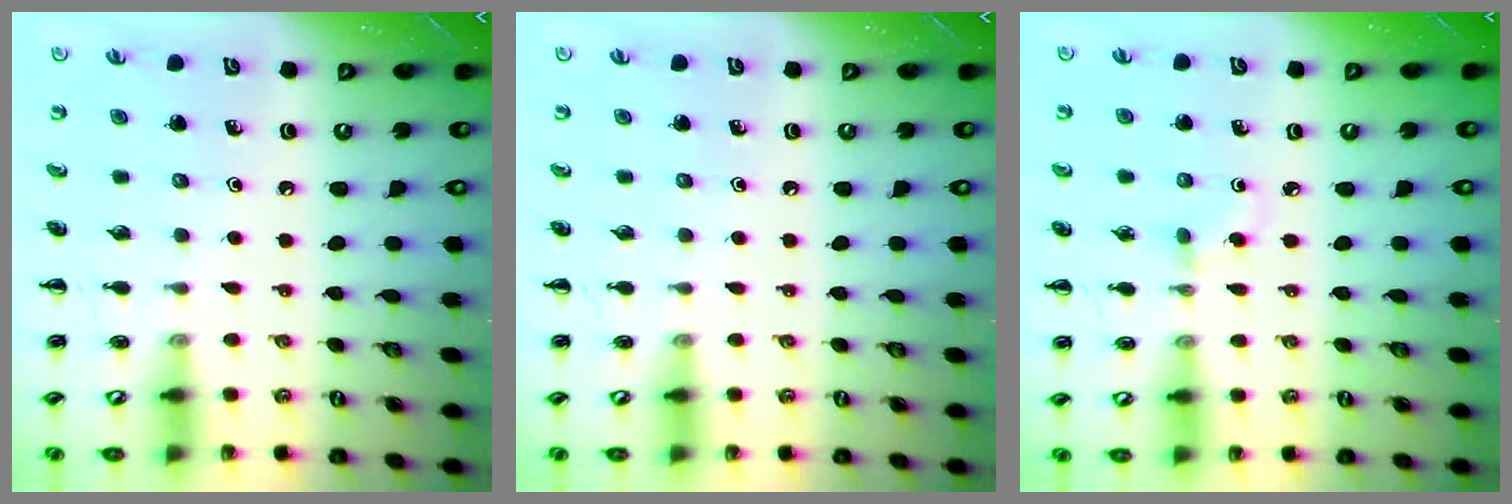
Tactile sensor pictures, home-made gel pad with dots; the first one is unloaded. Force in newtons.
{"total": 0.0}
{"total": 2.7, "press": 2.4, "slide": 1.1}